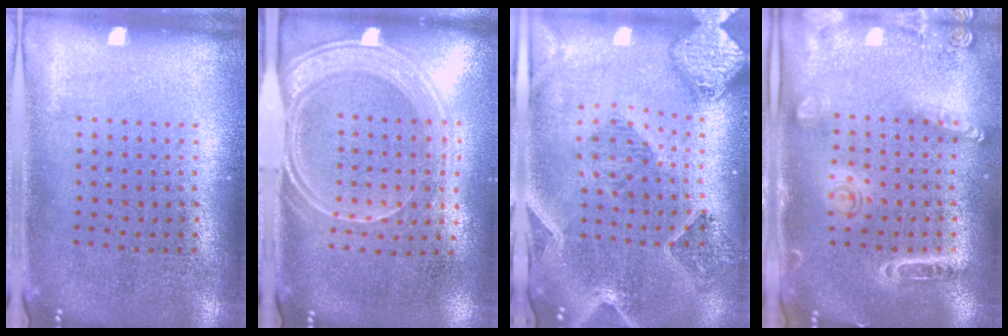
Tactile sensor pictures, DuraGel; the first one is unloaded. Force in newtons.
{"total": 1.8, "press": 1.5, "slide": 0.9}
{"total": 1.7, "press": 1.6, "slide": 0.4}
{"total": 1.6, "press": 1.5, "slide": 0.5}